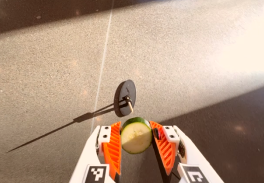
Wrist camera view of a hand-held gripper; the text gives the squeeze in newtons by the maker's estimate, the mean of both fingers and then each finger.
{"total": 12.4, "left": 12.9, "right": 11.9}